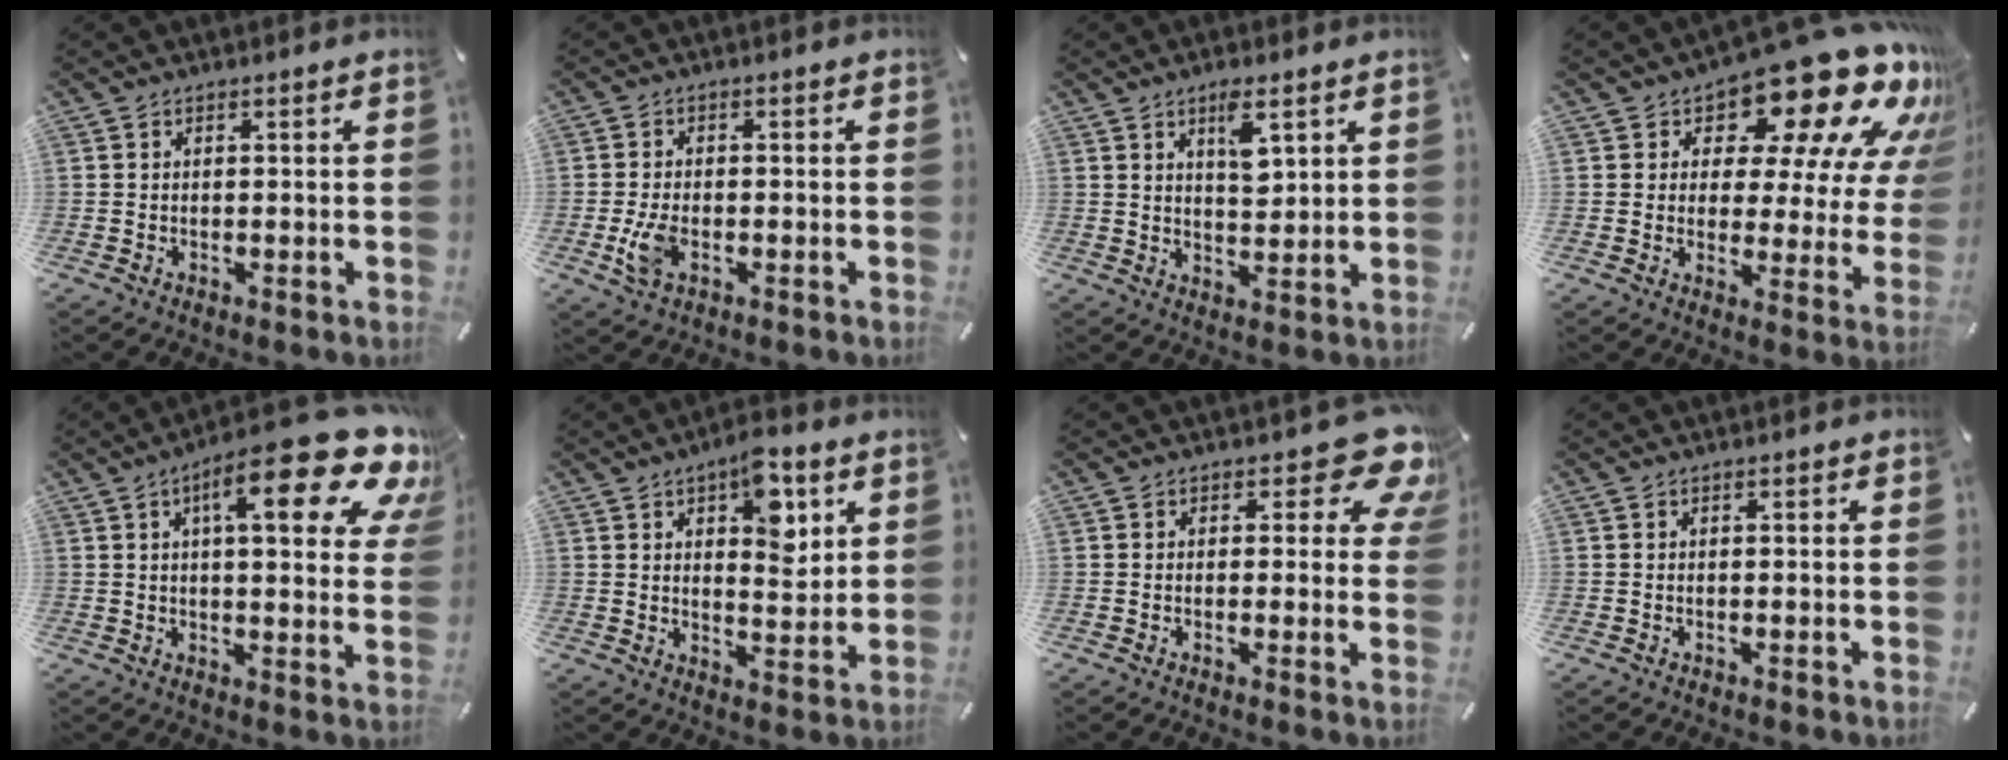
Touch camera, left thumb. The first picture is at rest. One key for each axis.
{"total": 5.7, "fx": -1.6, "fy": 3.4, "fz": 4.3, "tx": -0.103, "ty": -0.002, "tz": -0.030}
{"total": 6.2, "fx": 3.4, "fy": 2.8, "fz": 4.4, "tx": -0.055, "ty": -0.020, "tz": 0.052}
{"total": 19.8, "fx": 13.9, "fy": 7.8, "fz": 11.8, "tx": -0.169, "ty": -0.106, "tz": 0.228}
{"total": 20.8, "fx": 11.0, "fy": 6.0, "fz": 16.6, "tx": -0.235, "ty": -0.067, "tz": 0.166}
{"total": 9.7, "fx": 5.3, "fy": 4.9, "fz": 6.4, "tx": -0.076, "ty": -0.029, "tz": 0.084}
{"total": 10.5, "fx": 5.8, "fy": 4.9, "fz": 7.2, "tx": -0.078, "ty": -0.038, "tz": 0.097}
{"total": 0.0}